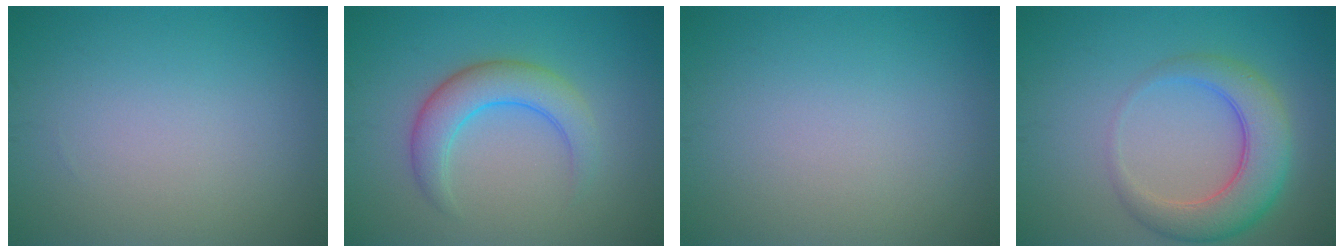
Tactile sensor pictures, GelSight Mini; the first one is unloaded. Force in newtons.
{"total": 4.3, "press": 4.3, "slide": 0.2}
{"total": 0.0}
{"total": 5.6, "press": 5.6, "slide": 0.3}